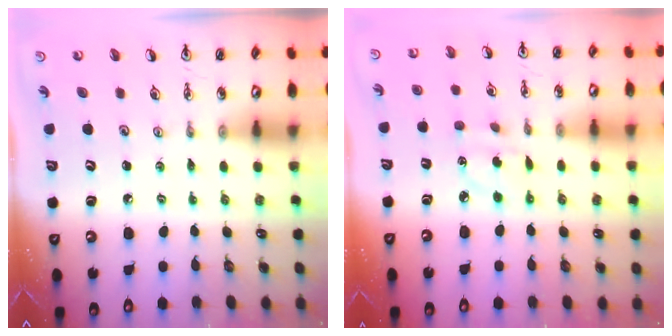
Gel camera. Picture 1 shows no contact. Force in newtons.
{"total": 3.7, "press": 3.6, "slide": 0.9}